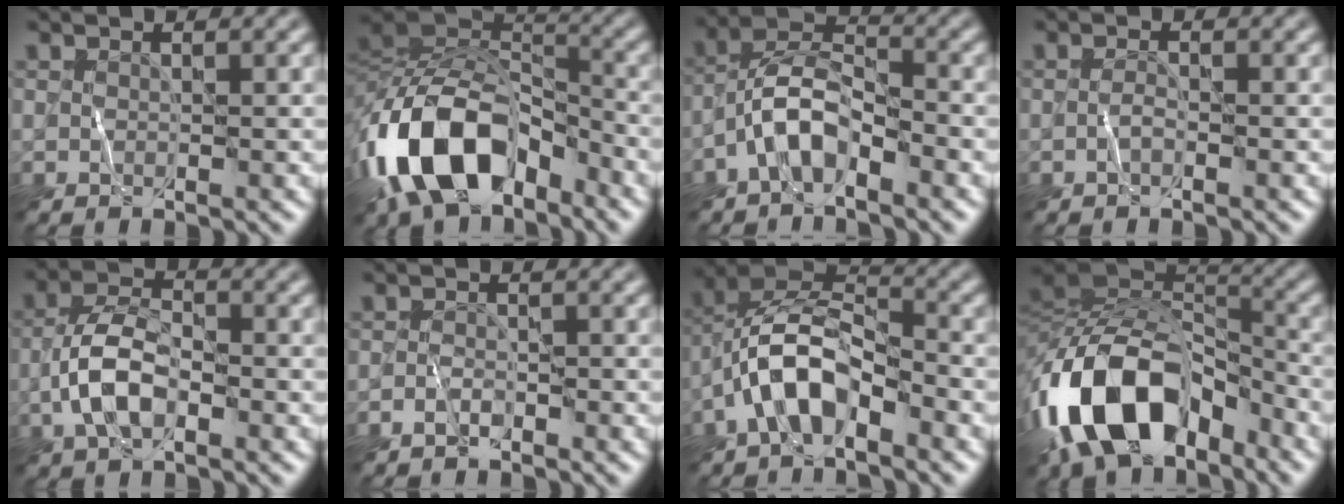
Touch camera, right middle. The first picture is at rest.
{"total": 13.0, "force": [-6.3, 7.3, 8.7], "torque": [-0.167, 0.002, -0.126]}
{"total": 4.8, "force": [-2.8, 1.9, 3.4], "torque": [-0.063, 0.018, -0.061]}
{"total": 0.7, "force": [-0.4, 0.0, 0.6], "torque": [-0.015, 0.004, -0.010]}
{"total": 5.1, "force": [-1.8, 2.5, 4.1], "torque": [-0.082, 0.009, -0.043]}
{"total": 1.2, "force": [-1.1, 0.4, 0.5], "torque": [-0.009, 0.006, -0.024]}
{"total": 7.2, "force": [-3.4, 3.4, 5.4], "torque": [-0.105, 0.013, -0.071]}
{"total": 14.2, "force": [-6.2, 8.3, 9.8], "torque": [-0.188, 0.012, -0.121]}